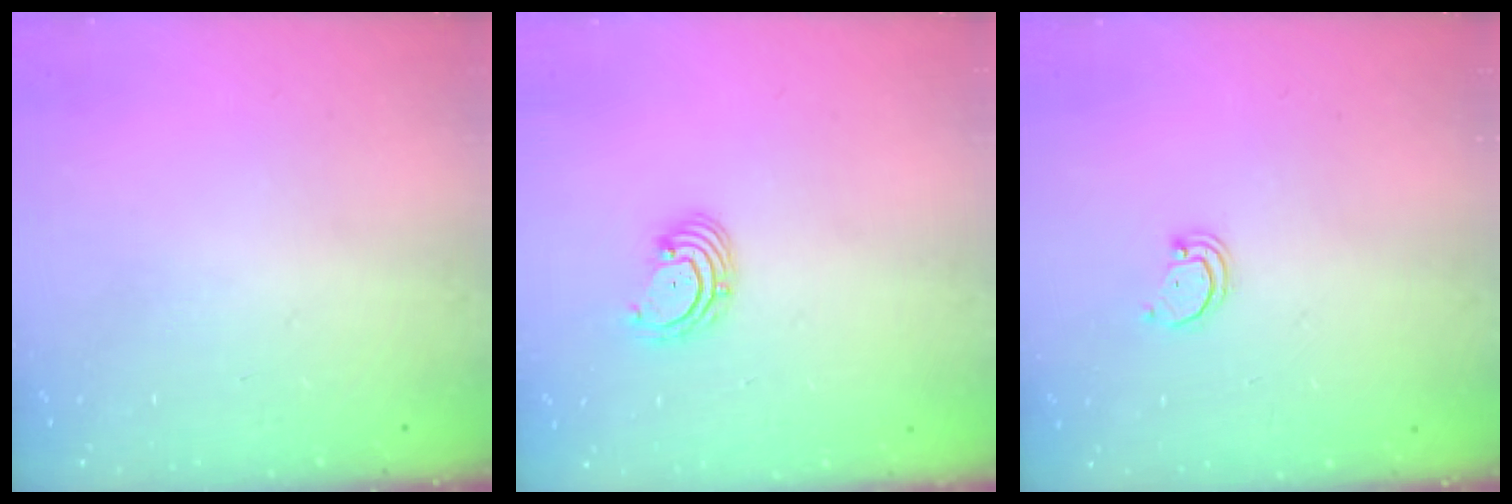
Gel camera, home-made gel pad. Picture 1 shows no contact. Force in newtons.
{"total": 2.9, "press": 2.9, "slide": 0.3}
{"total": 1.6, "press": 1.6, "slide": 0.1}